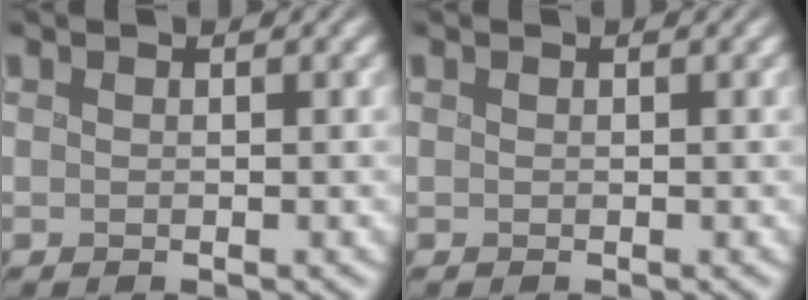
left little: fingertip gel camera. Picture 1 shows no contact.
{"total": 0.0}